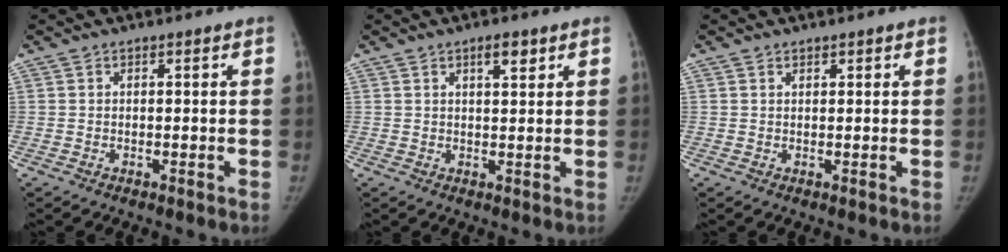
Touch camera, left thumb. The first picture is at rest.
{"total": 3.0, "force": [1.8, 1.1, 2.2], "torque": [-0.025, -0.008, 0.027]}
{"total": 0.6, "force": [0.5, 0.3, 0.1], "torque": [0.004, -0.002, 0.005]}